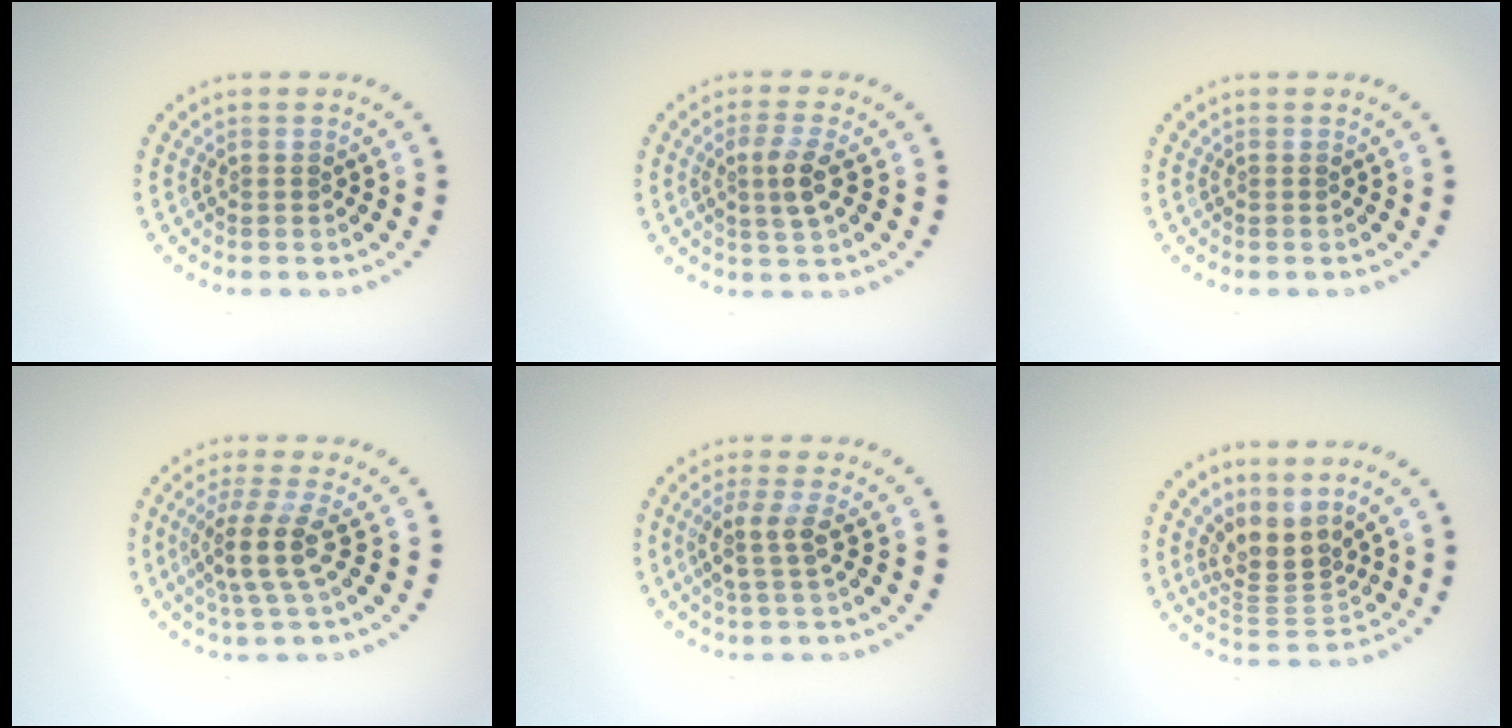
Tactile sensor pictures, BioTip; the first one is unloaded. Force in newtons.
{"total": 2.6, "press": 2.4, "slide": 1.0}
{"total": 0.0}
{"total": 3.6, "press": 2.7, "slide": 2.4}
{"total": 2.5, "press": 2.0, "slide": 1.6}
{"total": 3.3, "press": 2.4, "slide": 2.3}